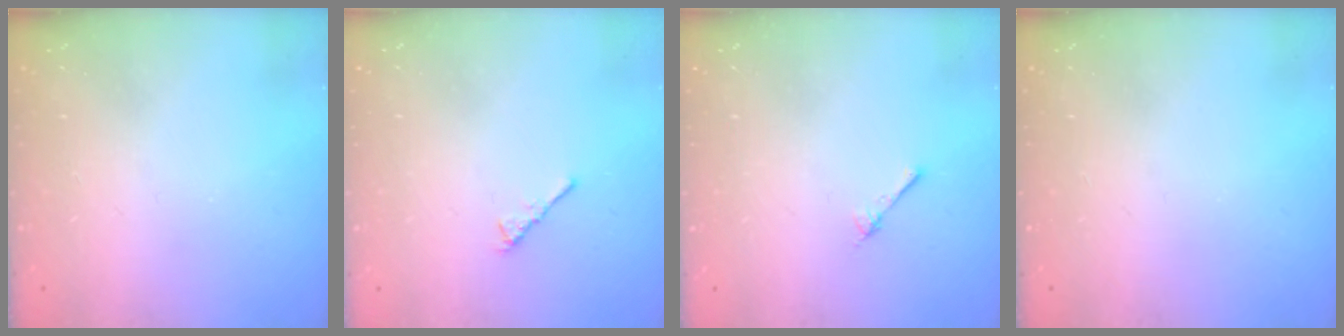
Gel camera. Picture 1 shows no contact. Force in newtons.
{"total": 2.9, "press": 2.8, "slide": 0.7}
{"total": 2.4, "press": 2.4, "slide": 0.3}
{"total": 0.0}